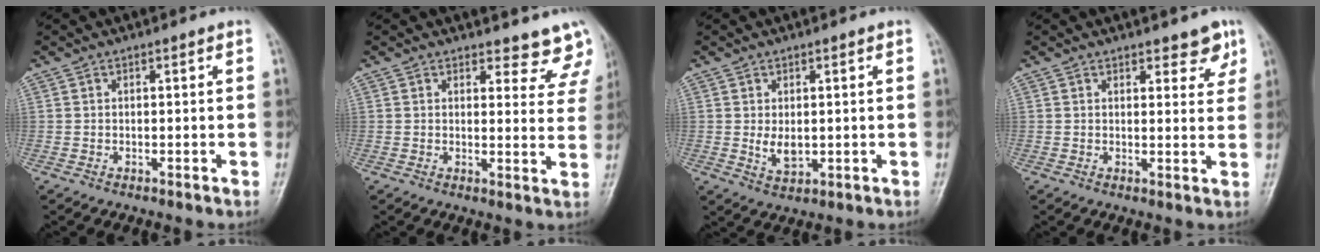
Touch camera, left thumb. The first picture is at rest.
{"total": 8.7, "force": [8.1, 2.9, 0.6], "torque": [0.043, -0.052, 0.068]}
{"total": 3.5, "force": [0.3, 2.2, 2.7], "torque": [-0.039, -0.011, 0.014]}
{"total": 4.5, "force": [3.2, 2.1, 2.3], "torque": [0.002, -0.018, 0.040]}